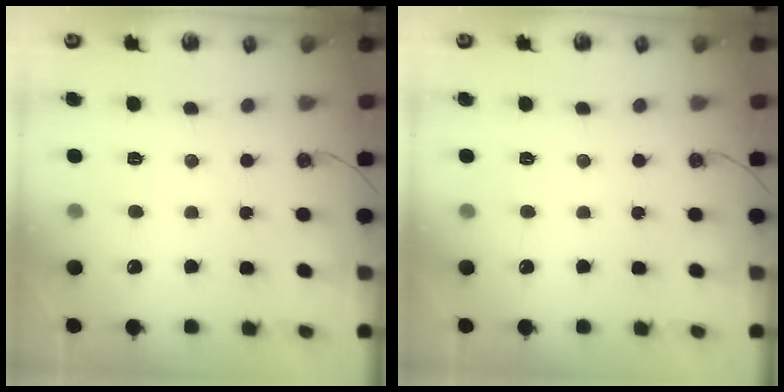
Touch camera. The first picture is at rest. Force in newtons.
{"total": 0.0}